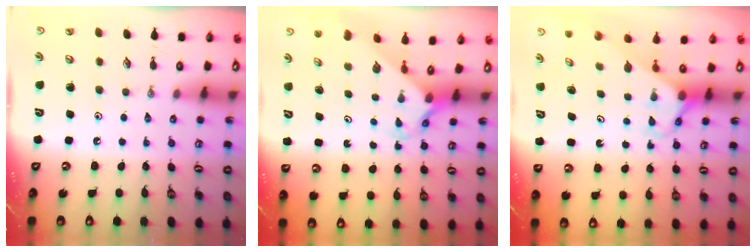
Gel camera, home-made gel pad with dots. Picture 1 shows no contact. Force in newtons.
{"total": 2.5, "press": 2.5, "slide": 0.3}
{"total": 2.8, "press": 2.8, "slide": 0.1}